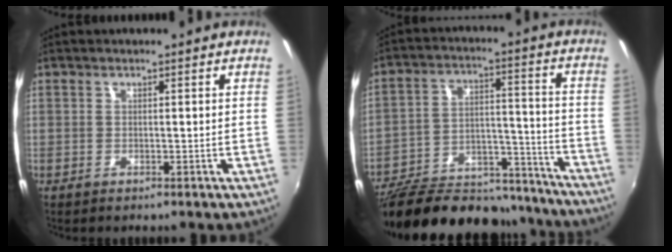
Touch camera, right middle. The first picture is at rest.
{"total": 25.1, "force": [-21.3, 9.9, 8.8], "torque": [-0.174, 0.043, -0.293]}